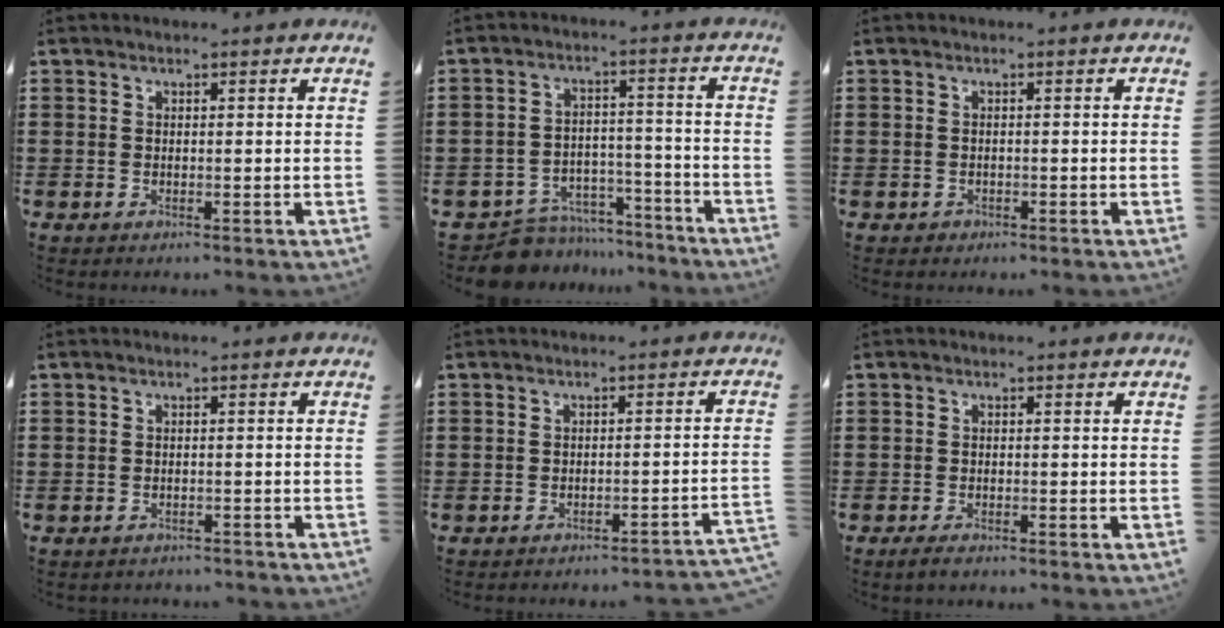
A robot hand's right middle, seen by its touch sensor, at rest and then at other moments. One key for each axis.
{"total": 7.5, "fx": -7.2, "fy": 1.9, "fz": 0.6, "tx": -0.017, "ty": 0.025, "tz": -0.144}
{"total": 0.7, "fx": -0.5, "fy": 0.5, "fz": 0.0, "tx": -0.001, "ty": 0.004, "tz": -0.011}
{"total": 1.4, "fx": -1.4, "fy": 0.3, "fz": -0.1, "tx": -0.004, "ty": 0.002, "tz": -0.031}
{"total": 2.1, "fx": -2.1, "fy": -0.2, "fz": 0.5, "tx": -0.012, "ty": 0.002, "tz": -0.045}
{"total": 1.6, "fx": -1.2, "fy": 0.6, "fz": 0.8, "tx": -0.024, "ty": -0.002, "tz": -0.026}